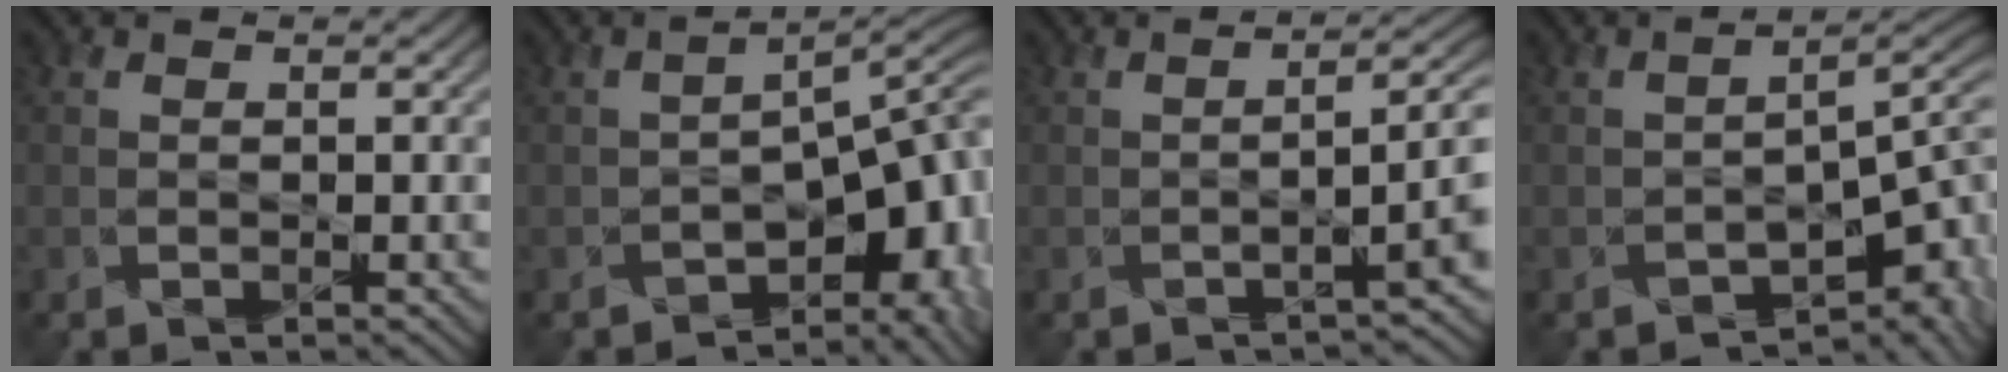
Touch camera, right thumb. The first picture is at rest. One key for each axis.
{"total": 9.0, "fx": -5.3, "fy": 3.8, "fz": 6.2, "tx": -0.076, "ty": -0.014, "tz": -0.072}
{"total": 4.6, "fx": -1.0, "fy": 1.4, "fz": 4.3, "tx": -0.057, "ty": 0.003, "tz": -0.015}
{"total": 6.2, "fx": -3.9, "fy": 2.2, "fz": 4.2, "tx": -0.057, "ty": -0.017, "tz": -0.050}